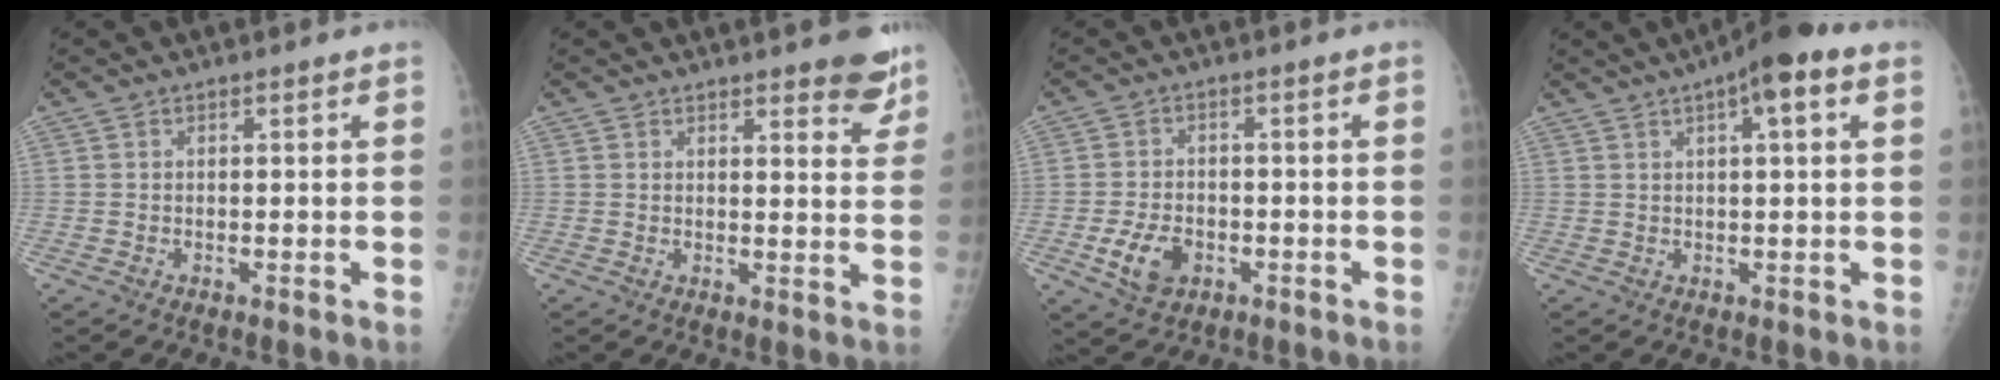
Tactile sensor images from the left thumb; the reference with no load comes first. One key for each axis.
{"total": 6.2, "fx": 4.8, "fy": 1.9, "fz": 3.5, "tx": -0.013, "ty": -0.028, "tz": 0.050}
{"total": 6.6, "fx": -2.4, "fy": 4.5, "fz": 4.1, "tx": -0.068, "ty": 0.007, "tz": -0.038}
{"total": 8.5, "fx": 3.8, "fy": 1.8, "fz": 7.4, "tx": -0.113, "ty": 0.017, "tz": 0.051}